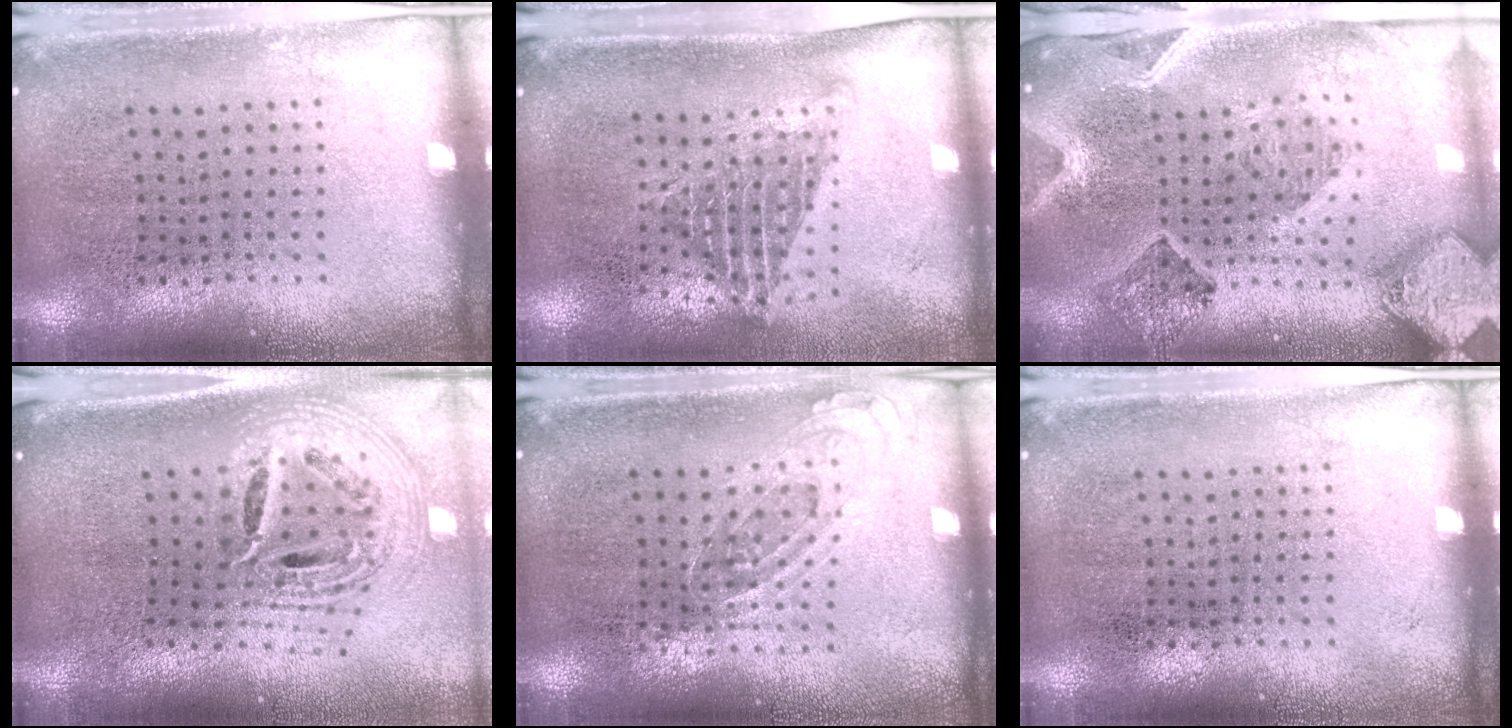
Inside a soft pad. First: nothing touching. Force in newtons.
{"total": 1.3, "press": 1.0, "slide": 0.9}
{"total": 2.3, "press": 2.1, "slide": 1.0}
{"total": 2.5, "press": 1.8, "slide": 1.8}
{"total": 0.8, "press": 0.7, "slide": 0.5}
{"total": 0.0}